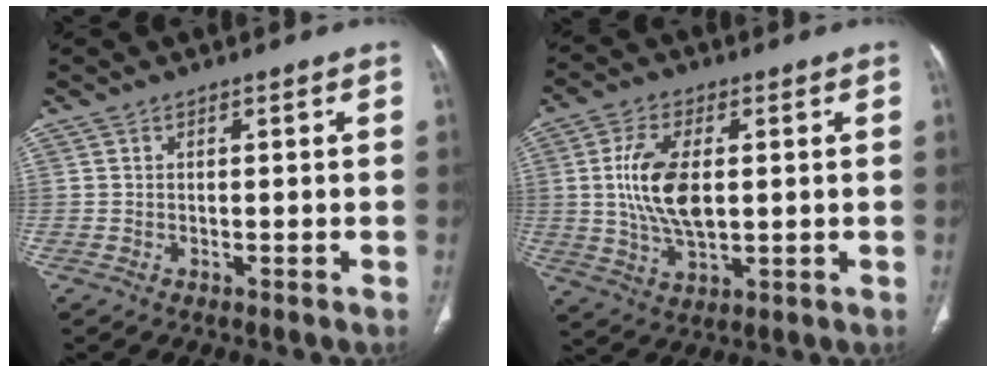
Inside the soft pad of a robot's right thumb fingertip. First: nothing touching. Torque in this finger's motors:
{"motor_torque": [1.37, 3.64, 1.32, 0.04, 0.35]}